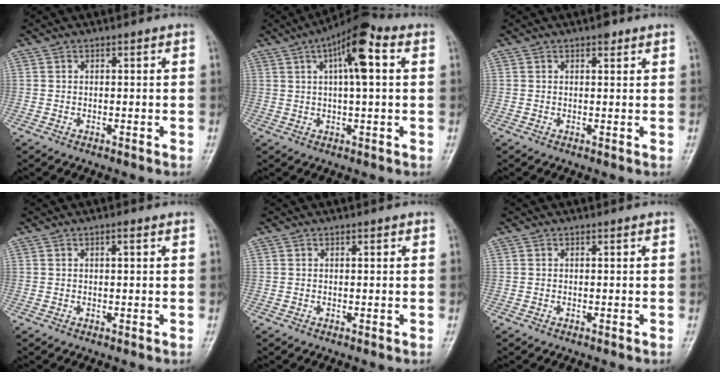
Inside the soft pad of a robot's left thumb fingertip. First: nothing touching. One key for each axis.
{"total": 10.9, "fx": 3.5, "fy": 3.3, "fz": 9.8, "tx": -0.157, "ty": 0.019, "tz": 0.048}
{"total": 1.7, "fx": 1.2, "fy": 0.7, "fz": 1.0, "tx": -0.008, "ty": -0.005, "tz": 0.013}
{"total": 1.2, "fx": 0.5, "fy": 0.3, "fz": 1.0, "tx": -0.017, "ty": 0.002, "tz": 0.005}
{"total": 0.8, "fx": 0.4, "fy": 0.3, "fz": 0.5, "tx": -0.006, "ty": 0.000, "tz": 0.003}
{"total": 0.0}